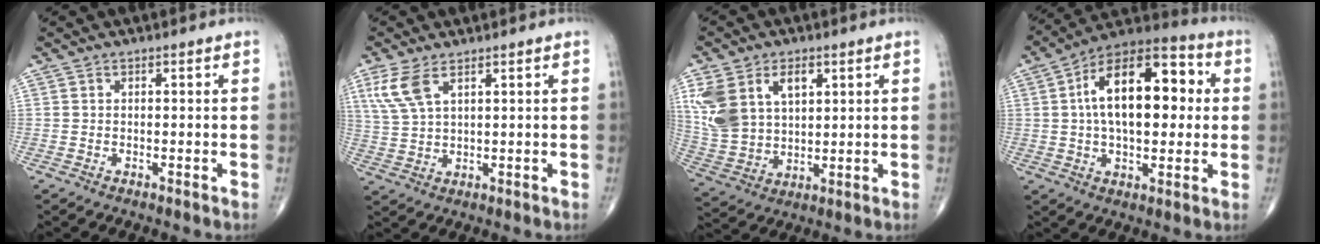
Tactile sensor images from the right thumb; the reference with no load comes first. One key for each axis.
{"total": 6.4, "fx": 3.4, "fy": 2.6, "fz": 4.8, "tx": -0.115, "ty": -0.004, "tz": 0.078}
{"total": 14.5, "fx": 5.3, "fy": 9.4, "fz": 9.7, "tx": -0.189, "ty": -0.005, "tz": 0.117}
{"total": 20.1, "fx": 3.0, "fy": 10.4, "fz": 17.0, "tx": -0.249, "ty": 0.027, "tz": 0.039}